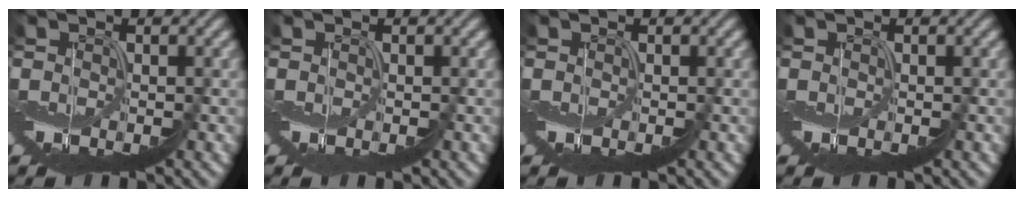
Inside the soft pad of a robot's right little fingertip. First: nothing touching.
{"total": 0.0}
{"total": 0.0}
{"total": 0.0}